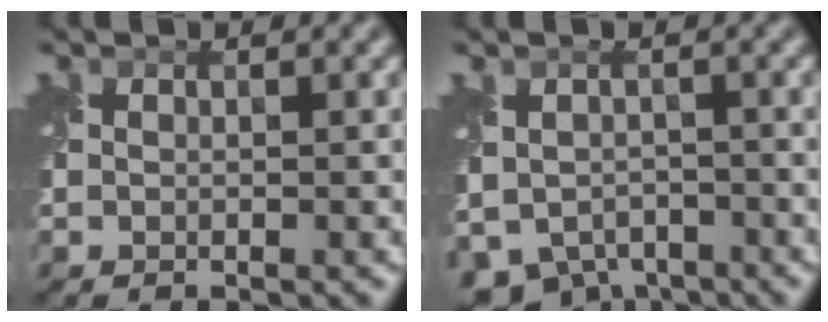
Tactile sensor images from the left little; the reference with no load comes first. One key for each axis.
{"total": 5.5, "fx": -3.5, "fy": 3.5, "fz": 2.3, "tx": -0.046, "ty": -0.025, "tz": -0.055}